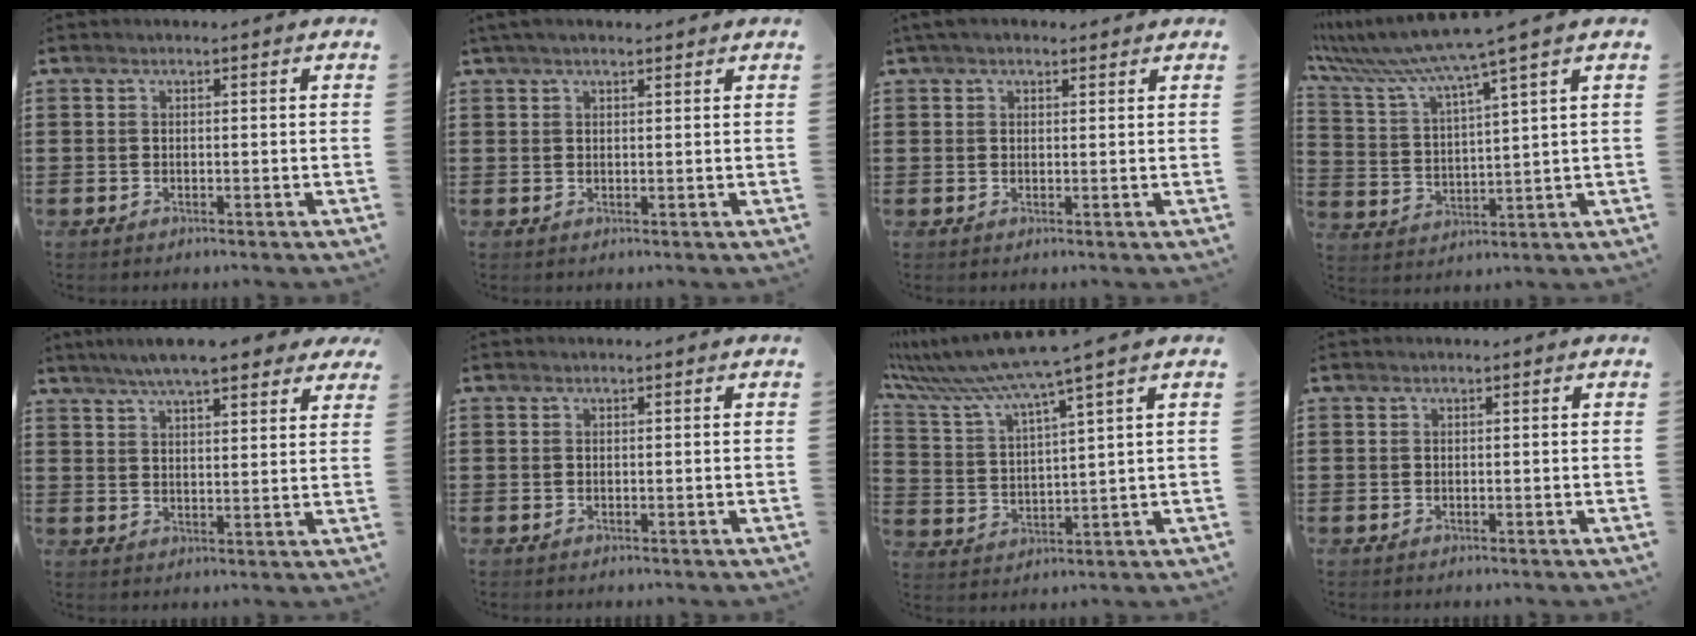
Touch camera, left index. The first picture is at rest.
{"total": 2.1, "force": [1.4, 0.4, 1.4], "torque": [-0.030, 0.004, 0.026]}
{"total": 2.2, "force": [1.6, 1.0, 1.2], "torque": [-0.029, 0.008, 0.030]}
{"total": 7.7, "force": [6.4, -1.1, 4.1], "torque": [-0.109, -0.047, 0.103]}
{"total": 7.4, "force": [6.3, 0.9, 3.7], "torque": [-0.091, -0.010, 0.114]}
{"total": 0.0}
{"total": 7.3, "force": [6.1, -1.1, 3.9], "torque": [-0.103, -0.045, 0.097]}
{"total": 0.0}